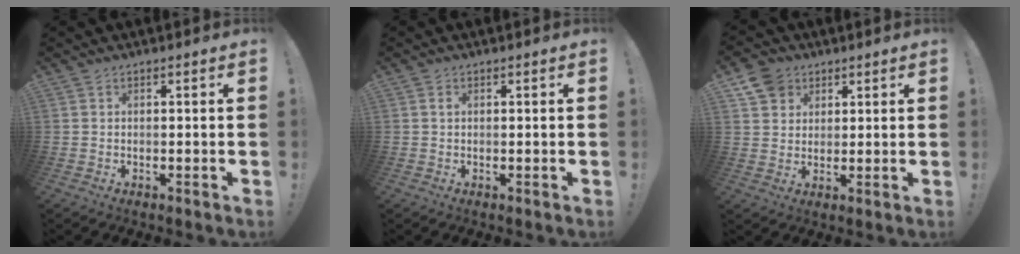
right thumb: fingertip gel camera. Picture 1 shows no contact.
{"total": 0.6, "force": [0.2, 0.2, 0.5], "torque": [-0.012, 0.004, 0.004]}
{"total": 7.3, "force": [4.1, 5.7, 1.8], "torque": [-0.026, -0.022, 0.081]}